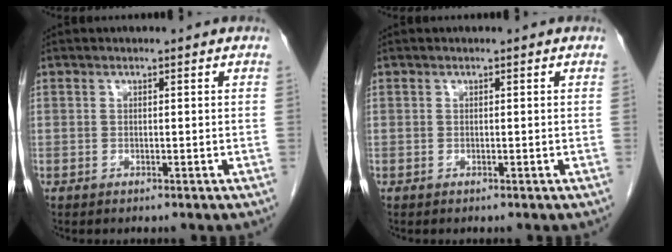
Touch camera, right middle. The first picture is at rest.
{"total": 0.0}